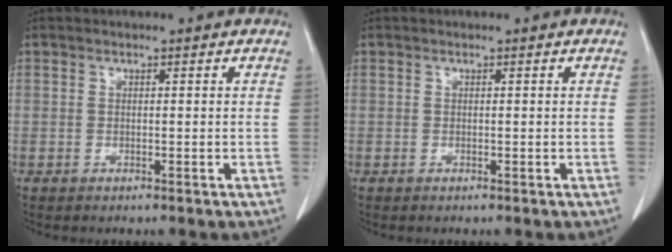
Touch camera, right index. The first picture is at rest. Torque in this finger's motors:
{"motor_torque": [0.01, -0.01, 0.05, 0.00]}